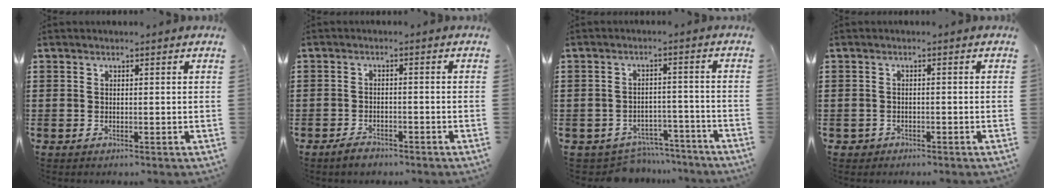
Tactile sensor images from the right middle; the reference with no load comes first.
{"total": 2.0, "force": [-1.8, 0.6, 0.5], "torque": [-0.013, 0.002, -0.038]}
{"total": 4.8, "force": [-4.7, 1.3, 0.1], "torque": [-0.006, 0.010, -0.097]}
{"total": 1.0, "force": [-0.8, 0.6, 0.0], "torque": [-0.002, 0.000, -0.020]}